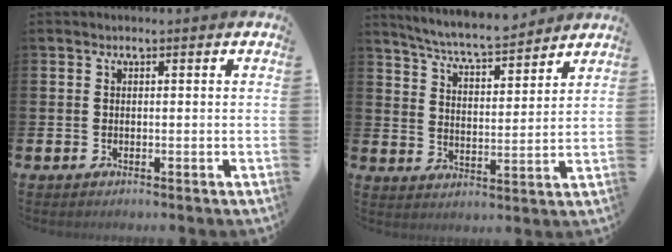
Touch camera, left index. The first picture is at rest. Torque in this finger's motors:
{"motor_torque": [1.07, -1.07, 0.34, 0.15]}